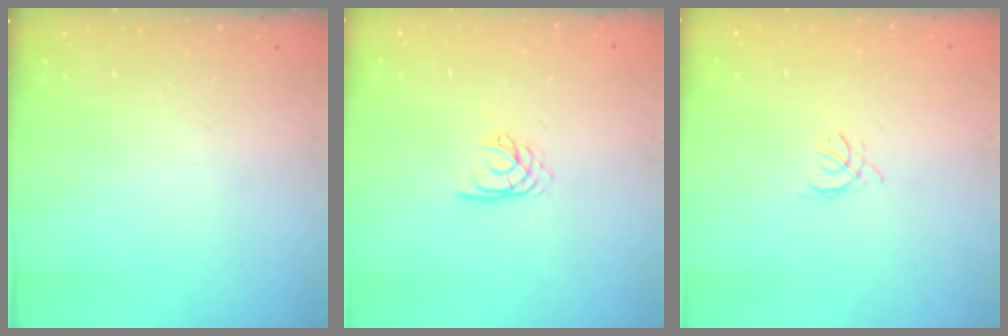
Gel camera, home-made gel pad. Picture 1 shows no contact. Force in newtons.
{"total": 2.7, "press": 2.7, "slide": 0.1}
{"total": 1.5, "press": 1.4, "slide": 0.6}